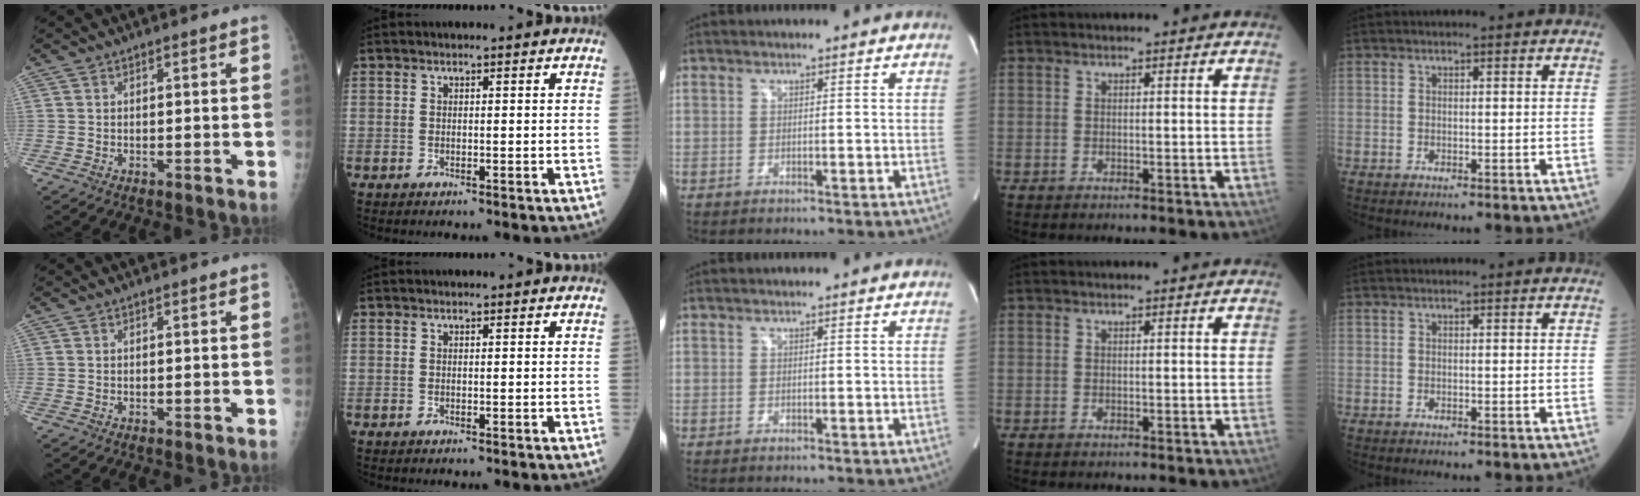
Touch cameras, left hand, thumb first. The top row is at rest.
{}